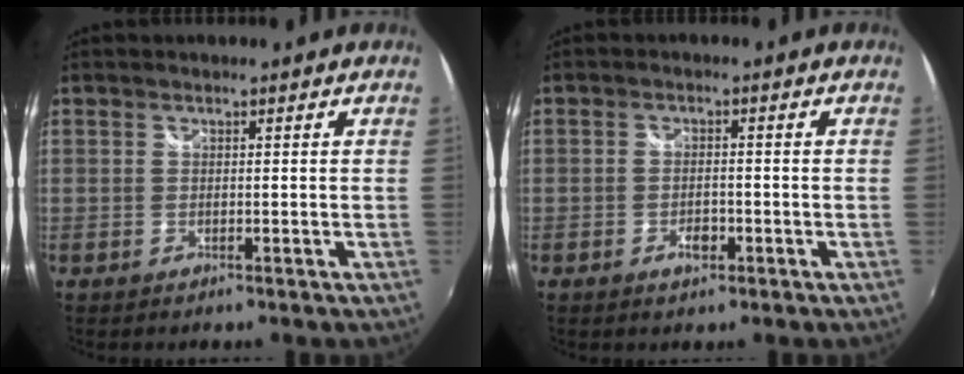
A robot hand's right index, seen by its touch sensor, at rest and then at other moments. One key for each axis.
{"total": 2.9, "fx": -1.4, "fy": 1.5, "fz": 2.1, "tx": -0.039, "ty": -0.003, "tz": -0.025}